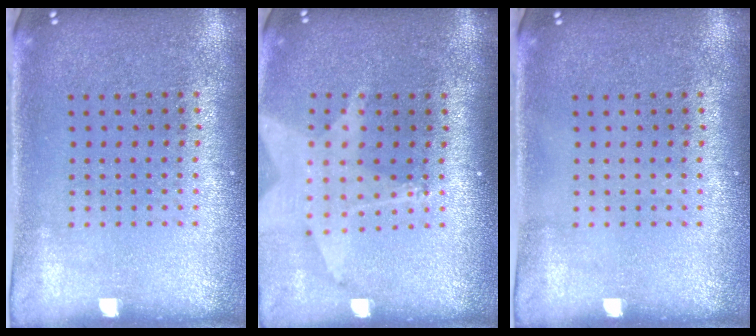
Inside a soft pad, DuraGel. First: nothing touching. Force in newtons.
{"total": 1.8, "press": 1.4, "slide": 1.0}
{"total": 0.0}